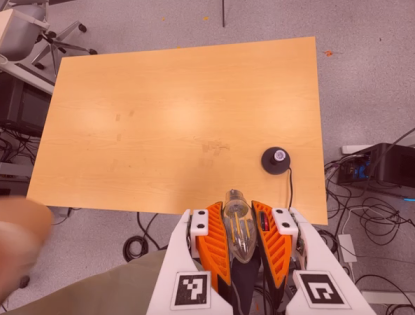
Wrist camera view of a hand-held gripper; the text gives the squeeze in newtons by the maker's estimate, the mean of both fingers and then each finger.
{"total": 21.2, "left": 23.0, "right": 19.3}